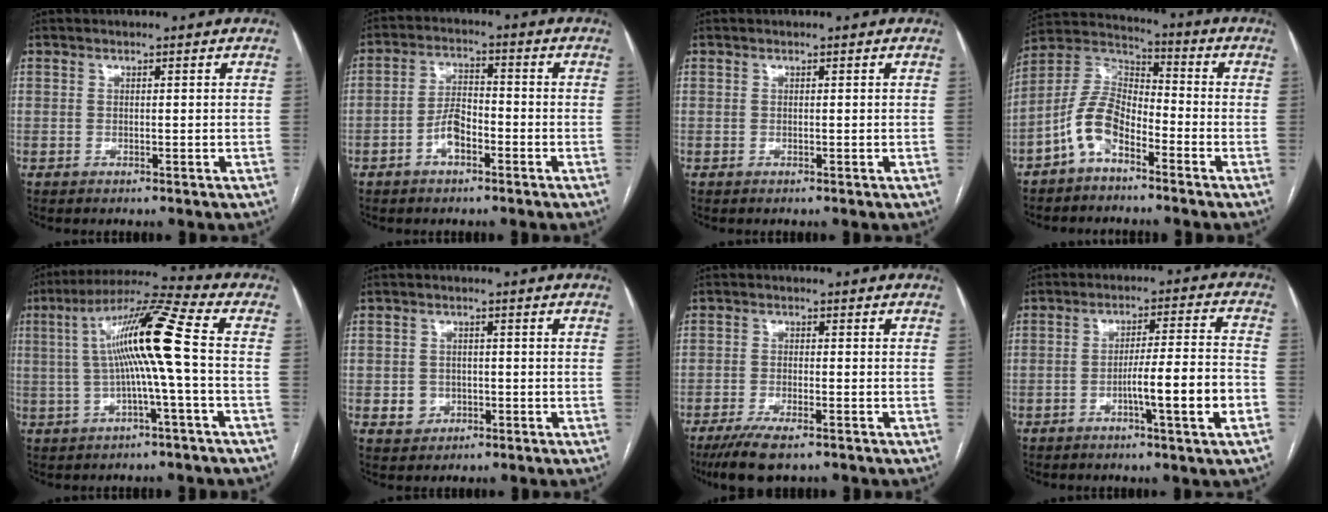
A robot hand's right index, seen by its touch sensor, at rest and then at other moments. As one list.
[{"total": 5.0, "force": [-2.4, 2.2, 3.7], "torque": [-0.074, 0.014, -0.046]}, {"total": 0.0}, {"total": 9.1, "force": [-4.9, 4.4, 6.2], "torque": [-0.141, 0.026, -0.102]}, {"total": 12.3, "force": [0.3, -1.0, 12.2], "torque": [-0.219, 0.025, 0.003]}, {"total": 3.3, "force": [-0.9, 3.1, 0.9], "torque": [-0.008, 0.007, -0.007]}, {"total": 7.6, "force": [-5.6, 1.6, 5.0], "torque": [-0.083, -0.017, -0.090]}, {"total": 10.2, "force": [-3.7, -0.3, 9.5], "torque": [-0.150, 0.007, -0.057]}]